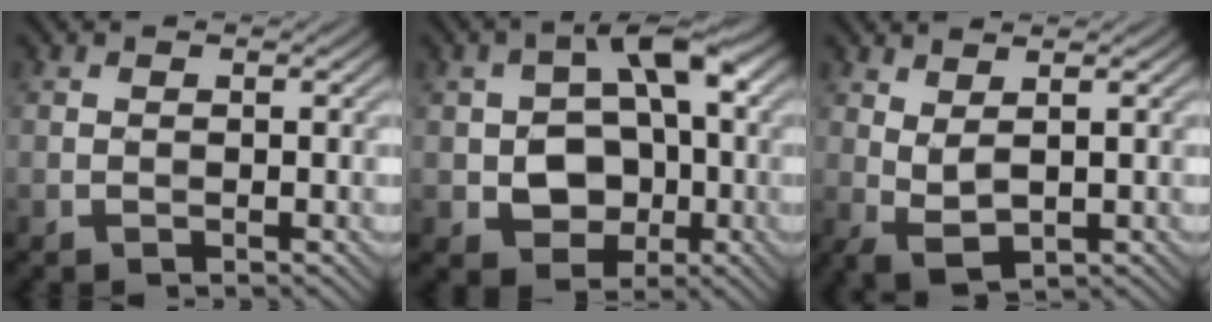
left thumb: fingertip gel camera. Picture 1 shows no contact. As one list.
[{"total": 8.4, "force": [-1.1, 6.1, 5.8], "torque": [-0.092, 0.003, -0.026]}, {"total": 2.8, "force": [1.3, 0.8, 2.4], "torque": [-0.063, -0.003, 0.030]}]